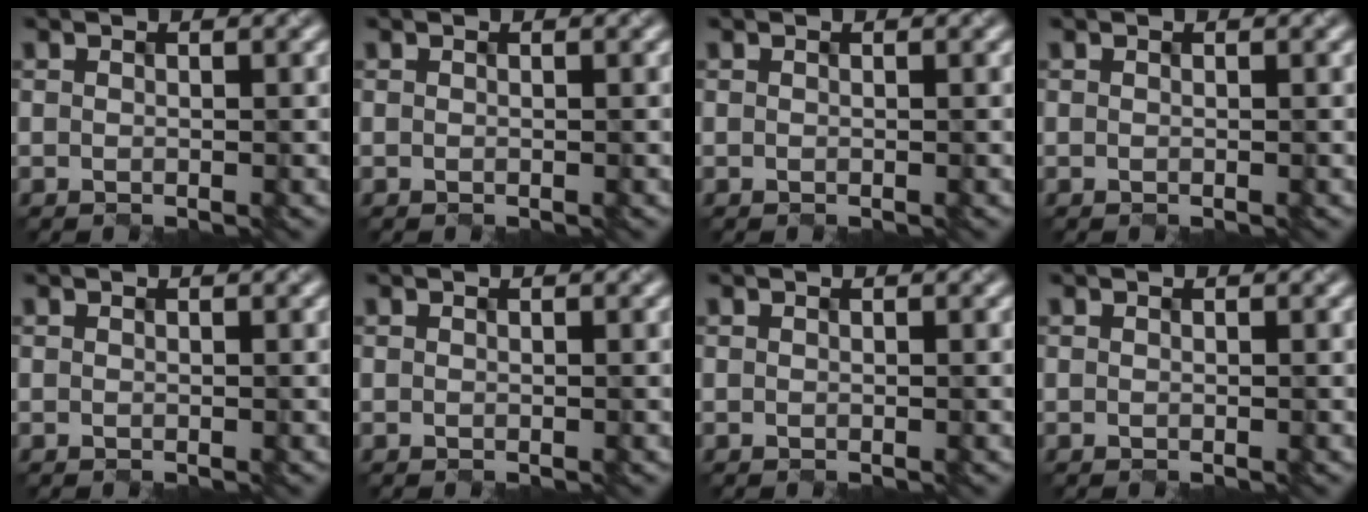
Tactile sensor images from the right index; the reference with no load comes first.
{"total": 0.0}
{"total": 0.0}
{"total": 0.0}
{"total": 0.0}
{"total": 0.0}
{"total": 0.0}
{"total": 0.0}